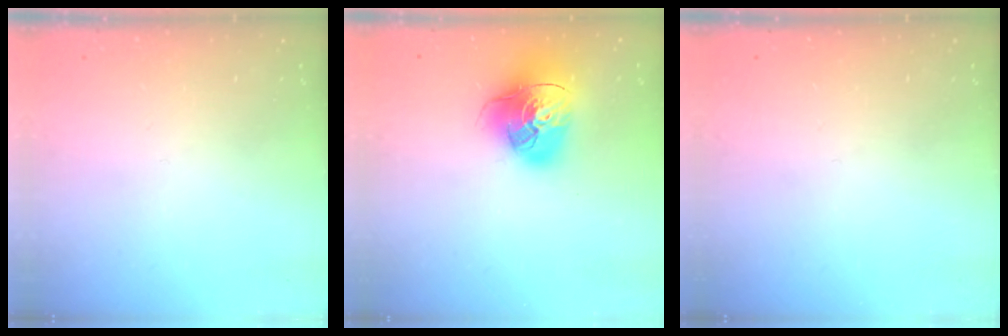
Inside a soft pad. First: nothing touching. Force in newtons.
{"total": 18.0, "press": 17.8, "slide": 2.8}
{"total": 0.0}